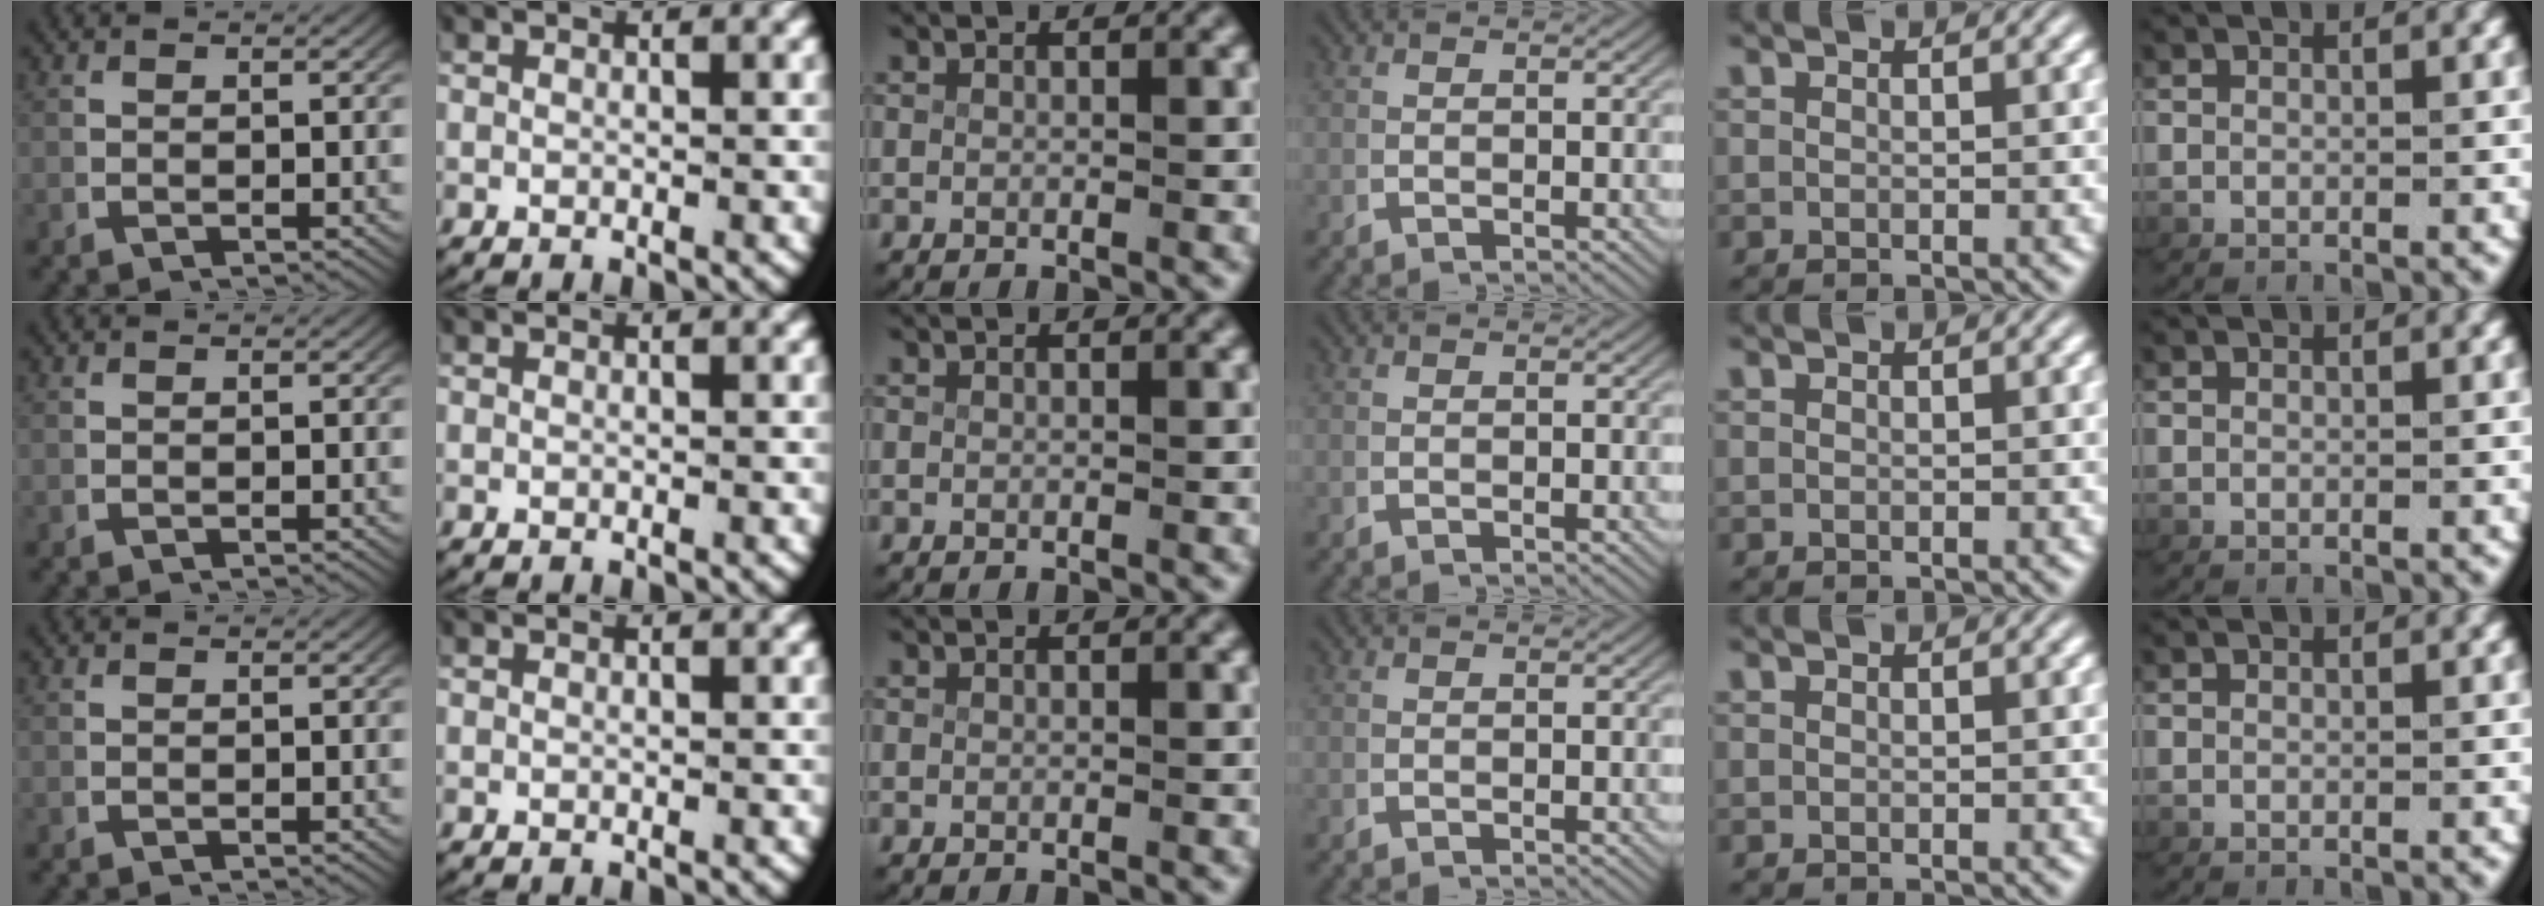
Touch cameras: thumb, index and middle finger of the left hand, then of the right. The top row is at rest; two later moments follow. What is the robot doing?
{"motion": "reach", "object": "towel"}